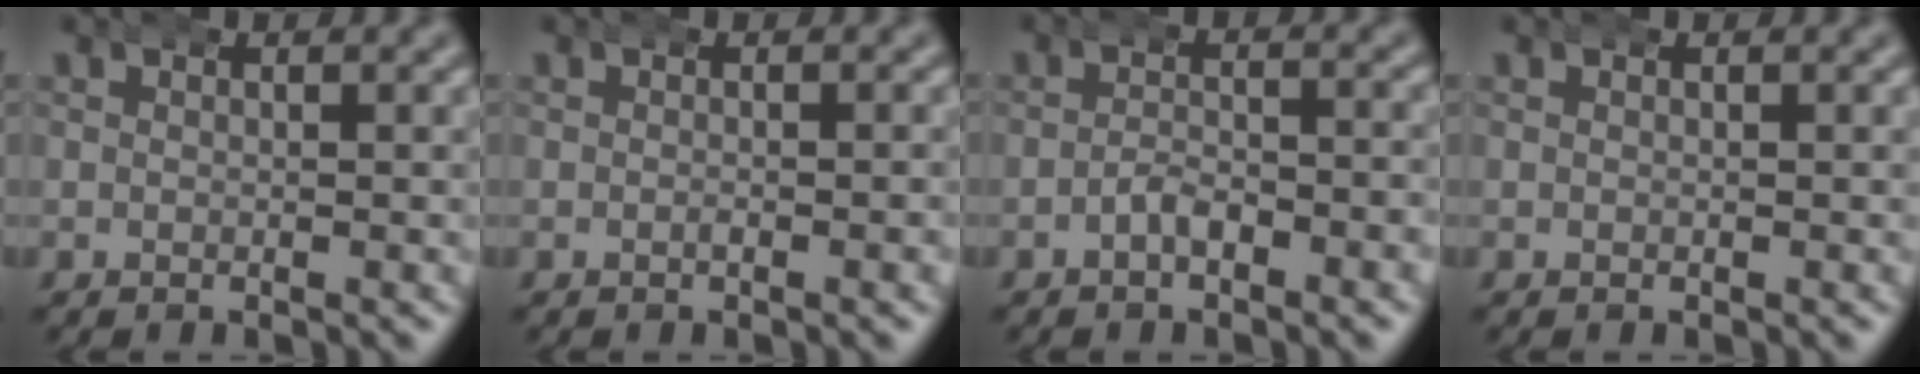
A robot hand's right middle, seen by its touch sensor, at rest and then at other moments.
{"total": 0.6, "force": [-0.3, 0.1, 0.5], "torque": [-0.007, 0.002, -0.008]}
{"total": 2.2, "force": [-1.9, 0.5, 1.0], "torque": [-0.014, 0.000, -0.033]}
{"total": 0.0}